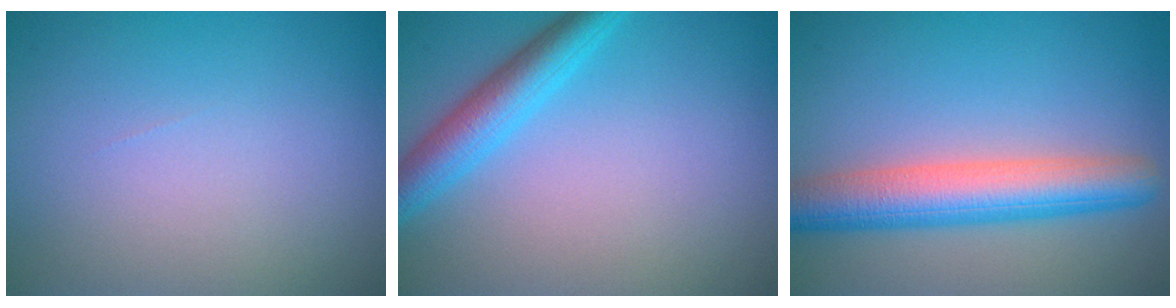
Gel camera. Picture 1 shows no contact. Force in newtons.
{"total": 4.1, "press": 4.1, "slide": 0.2}
{"total": 6.6, "press": 6.6, "slide": 0.1}